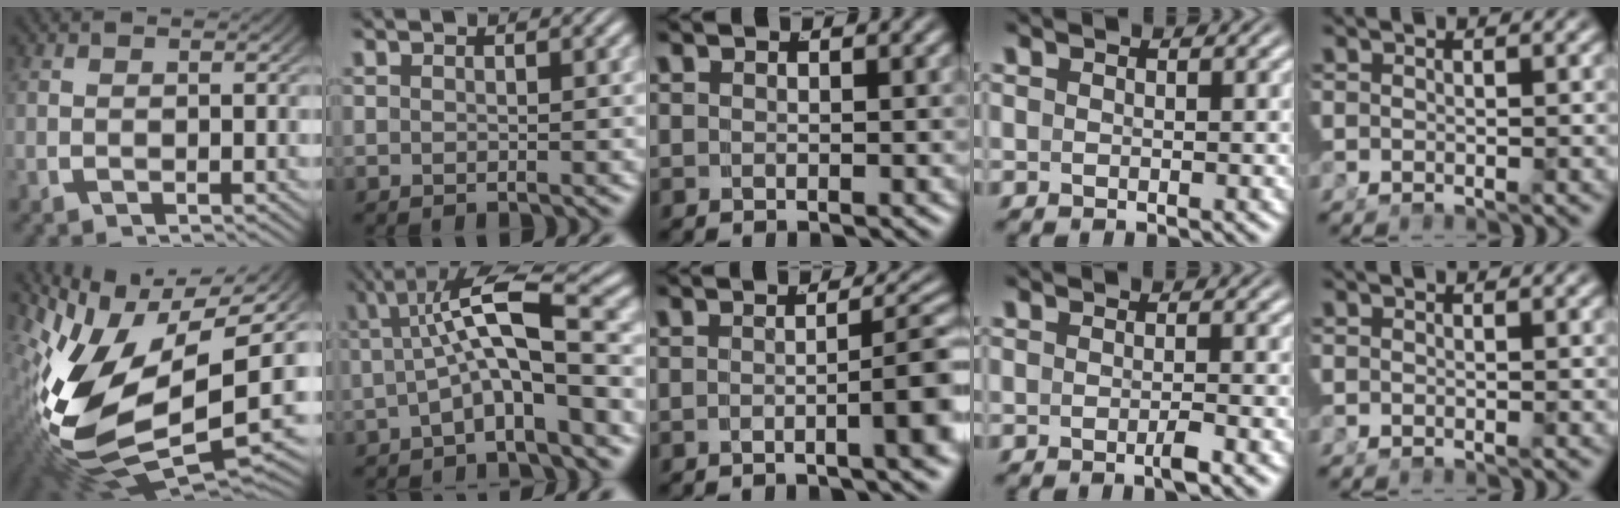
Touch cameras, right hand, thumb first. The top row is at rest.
{"thumb": {"total": 19.1, "force": [-2.6, 11.1, 15.4], "torque": [-0.314, -0.054, -0.010]}, "index": {"total": 7.0, "force": [0.1, 2.6, 6.5], "torque": [-0.113, 0.006, -0.001]}, "middle": {"total": 4.3, "force": [-1.4, 0.5, 4.1], "torque": [-0.046, 0.002, -0.023]}, "ring": {"total": 1.3, "force": [-0.9, -0.2, 1.0], "torque": [-0.014, 0.006, -0.020]}}